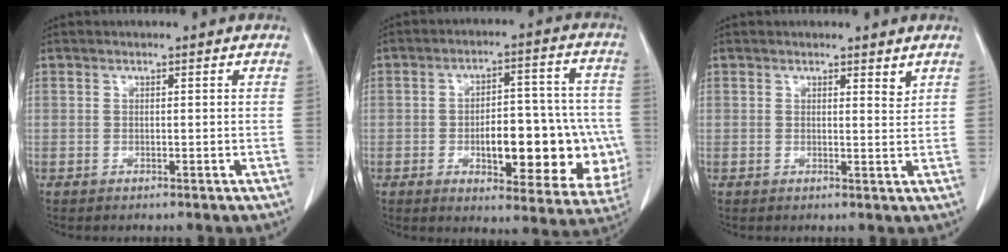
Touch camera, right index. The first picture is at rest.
{"total": 17.5, "force": [-3.6, 6.9, 15.6], "torque": [-0.165, 0.031, -0.026]}
{"total": 1.5, "force": [1.2, 0.4, 0.8], "torque": [-0.013, -0.009, 0.016]}